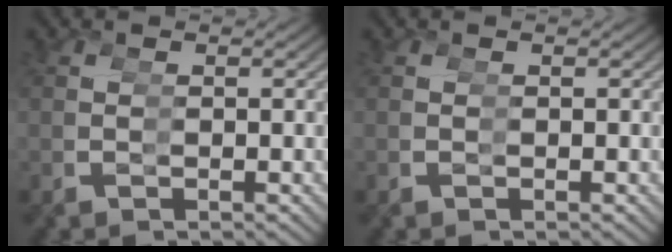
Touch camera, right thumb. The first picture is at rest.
{"total": 0.0}